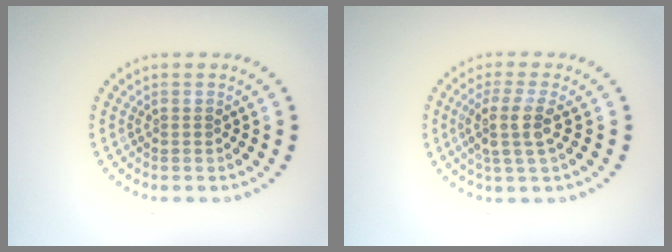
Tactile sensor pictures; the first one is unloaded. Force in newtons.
{"total": 3.1, "press": 2.4, "slide": 1.9}